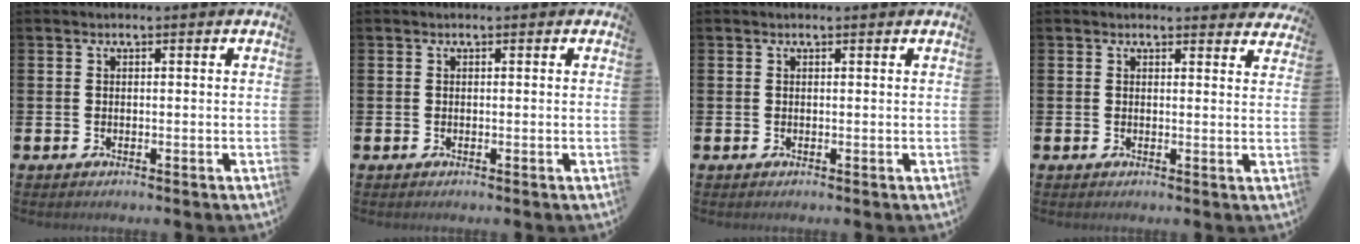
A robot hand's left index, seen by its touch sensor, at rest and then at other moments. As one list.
[{"total": 0.0}, {"total": 0.0}, {"total": 1.9, "force": [1.8, 0.5, 0.0], "torque": [0.008, -0.008, 0.031]}]